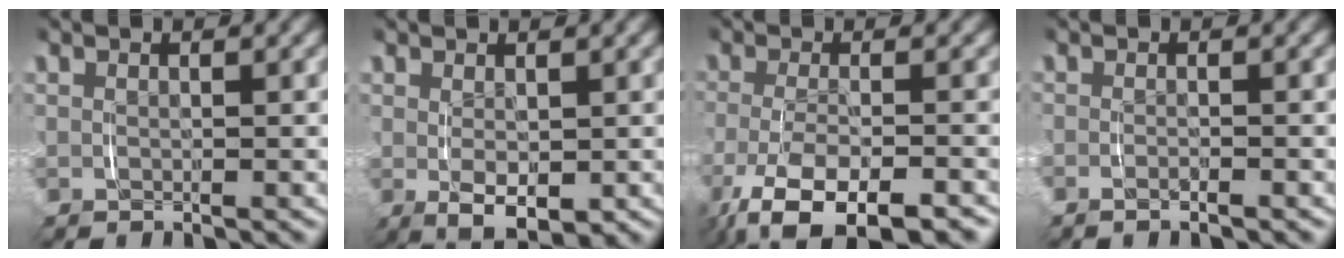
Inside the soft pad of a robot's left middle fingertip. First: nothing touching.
{"total": 4.3, "force": [-1.0, 2.0, 3.7], "torque": [-0.059, -0.021, -0.003]}
{"total": 8.8, "force": [-5.5, 3.4, 5.9], "torque": [-0.142, -0.045, -0.062]}
{"total": 0.9, "force": [-0.9, -0.1, 0.2], "torque": [-0.006, 0.002, -0.020]}